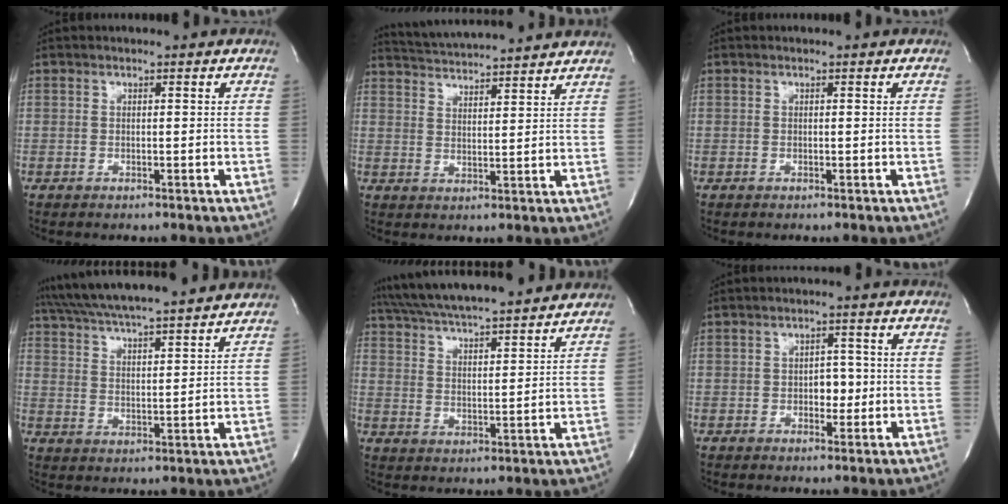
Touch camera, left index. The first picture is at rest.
{"total": 13.6, "force": [12.8, 0.2, 4.7], "torque": [-0.089, 0.023, 0.181]}
{"total": 0.0}
{"total": 19.4, "force": [17.3, 0.9, 8.7], "torque": [-0.155, 0.032, 0.261]}
{"total": 19.3, "force": [17.2, 1.6, 8.5], "torque": [-0.151, 0.035, 0.262]}
{"total": 3.2, "force": [-0.5, 2.0, 2.4], "torque": [-0.027, 0.005, -0.006]}